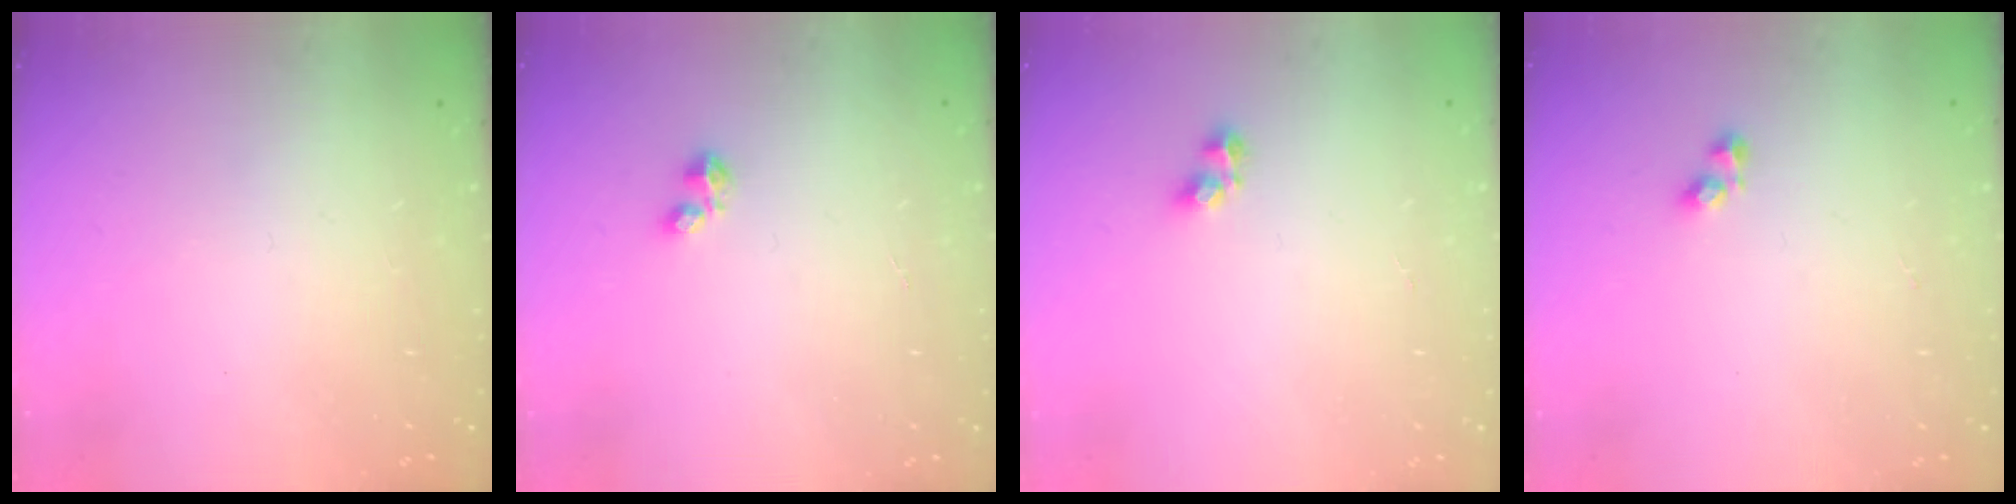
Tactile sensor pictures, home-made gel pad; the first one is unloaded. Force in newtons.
{"total": 2.4, "press": 2.4, "slide": 0.3}
{"total": 4.0, "press": 3.9, "slide": 0.5}
{"total": 2.4, "press": 2.3, "slide": 0.6}